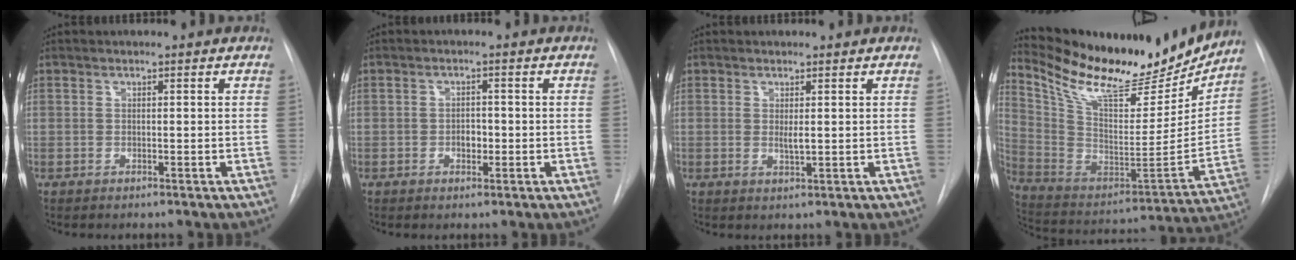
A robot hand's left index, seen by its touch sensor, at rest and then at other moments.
{"total": 2.0, "force": [-0.9, 1.3, 1.3], "torque": [-0.018, -0.001, -0.013]}
{"total": 1.2, "force": [0.0, 0.3, 1.2], "torque": [-0.024, -0.010, 0.003]}
{"total": 23.8, "force": [20.4, 6.5, 10.4], "torque": [-0.191, -0.032, 0.322]}